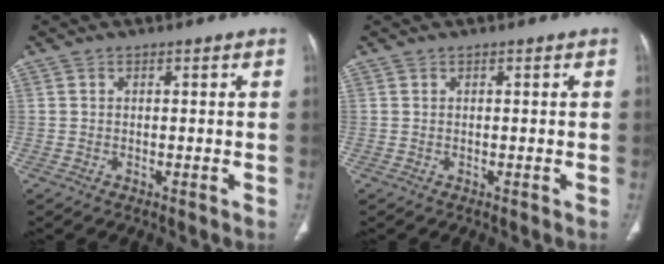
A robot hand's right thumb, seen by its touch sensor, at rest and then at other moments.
{"total": 0.0}